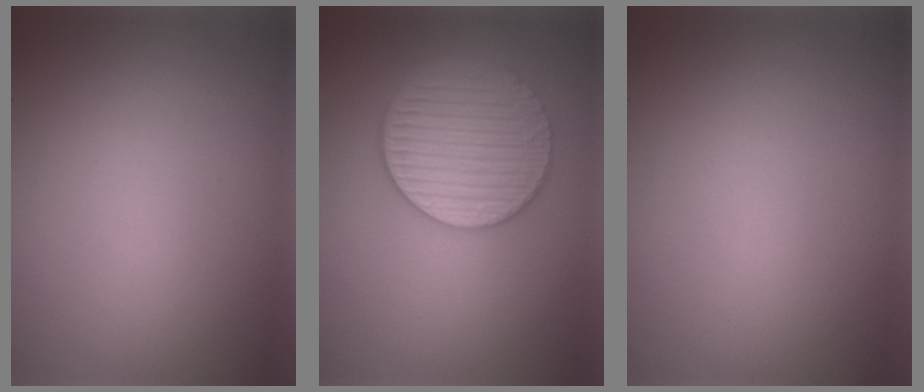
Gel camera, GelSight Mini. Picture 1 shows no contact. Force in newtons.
{"total": 5.3, "press": 4.7, "slide": 2.4}
{"total": 0.0}